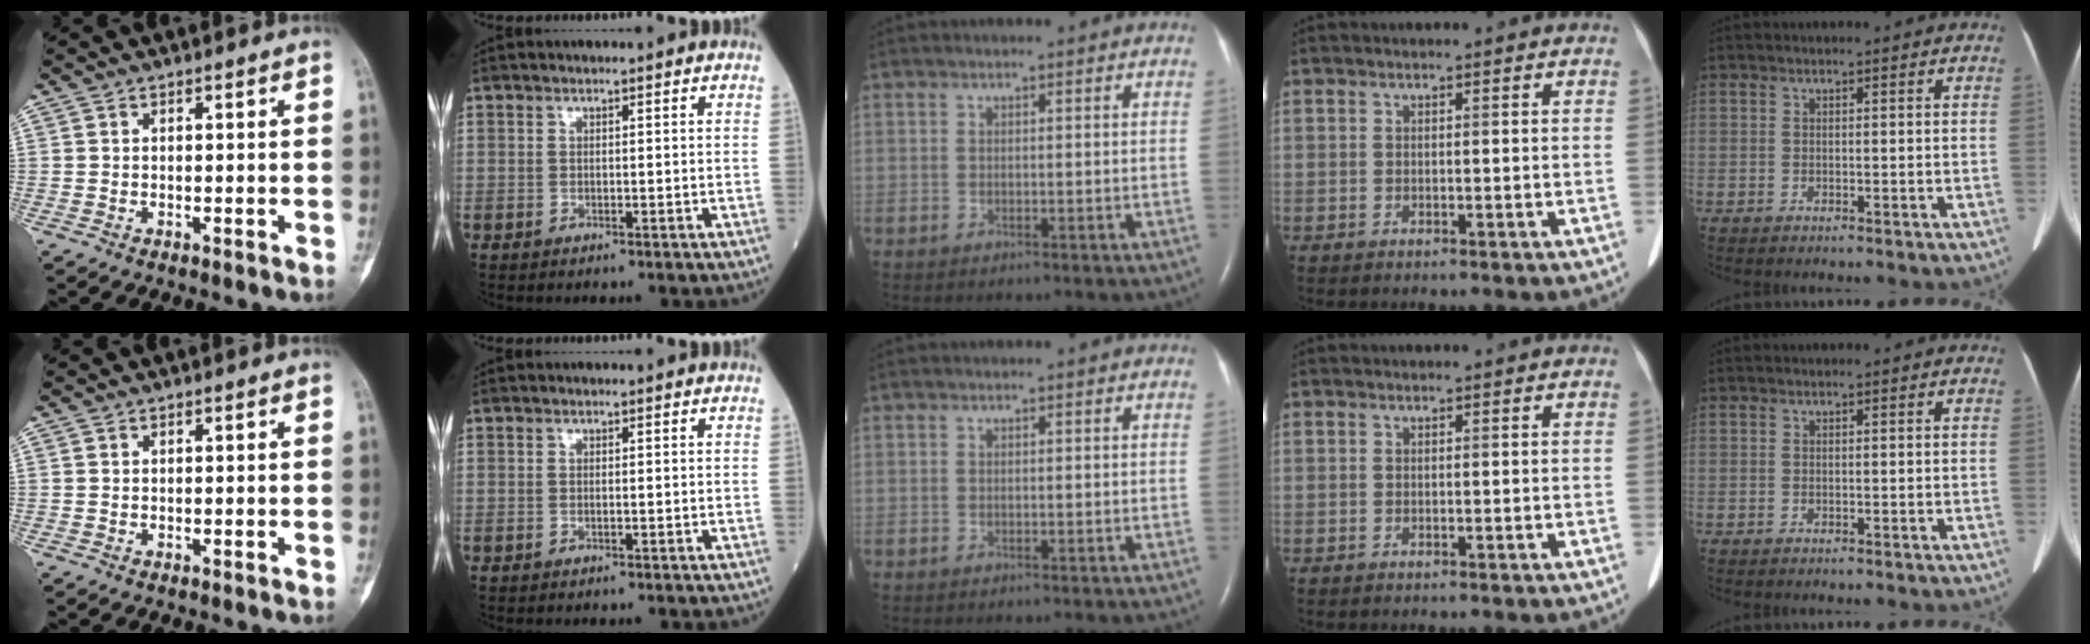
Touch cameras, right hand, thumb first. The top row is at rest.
{}